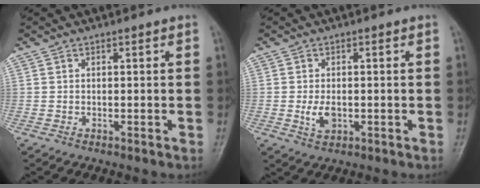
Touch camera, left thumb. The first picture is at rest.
{"total": 3.4, "force": [-0.5, 2.1, 2.7], "torque": [-0.049, -0.005, -0.006]}